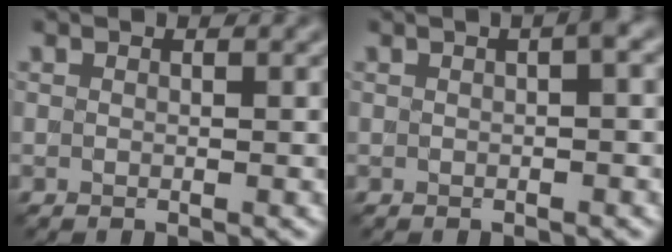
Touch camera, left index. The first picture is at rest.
{"total": 1.7, "force": [0.3, 0.2, 1.6], "torque": [-0.021, 0.009, 0.004]}